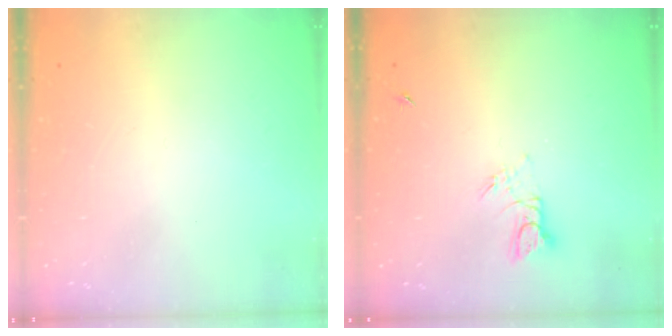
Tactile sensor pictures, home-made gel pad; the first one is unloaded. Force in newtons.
{"total": 3.6, "press": 3.6, "slide": 0.3}